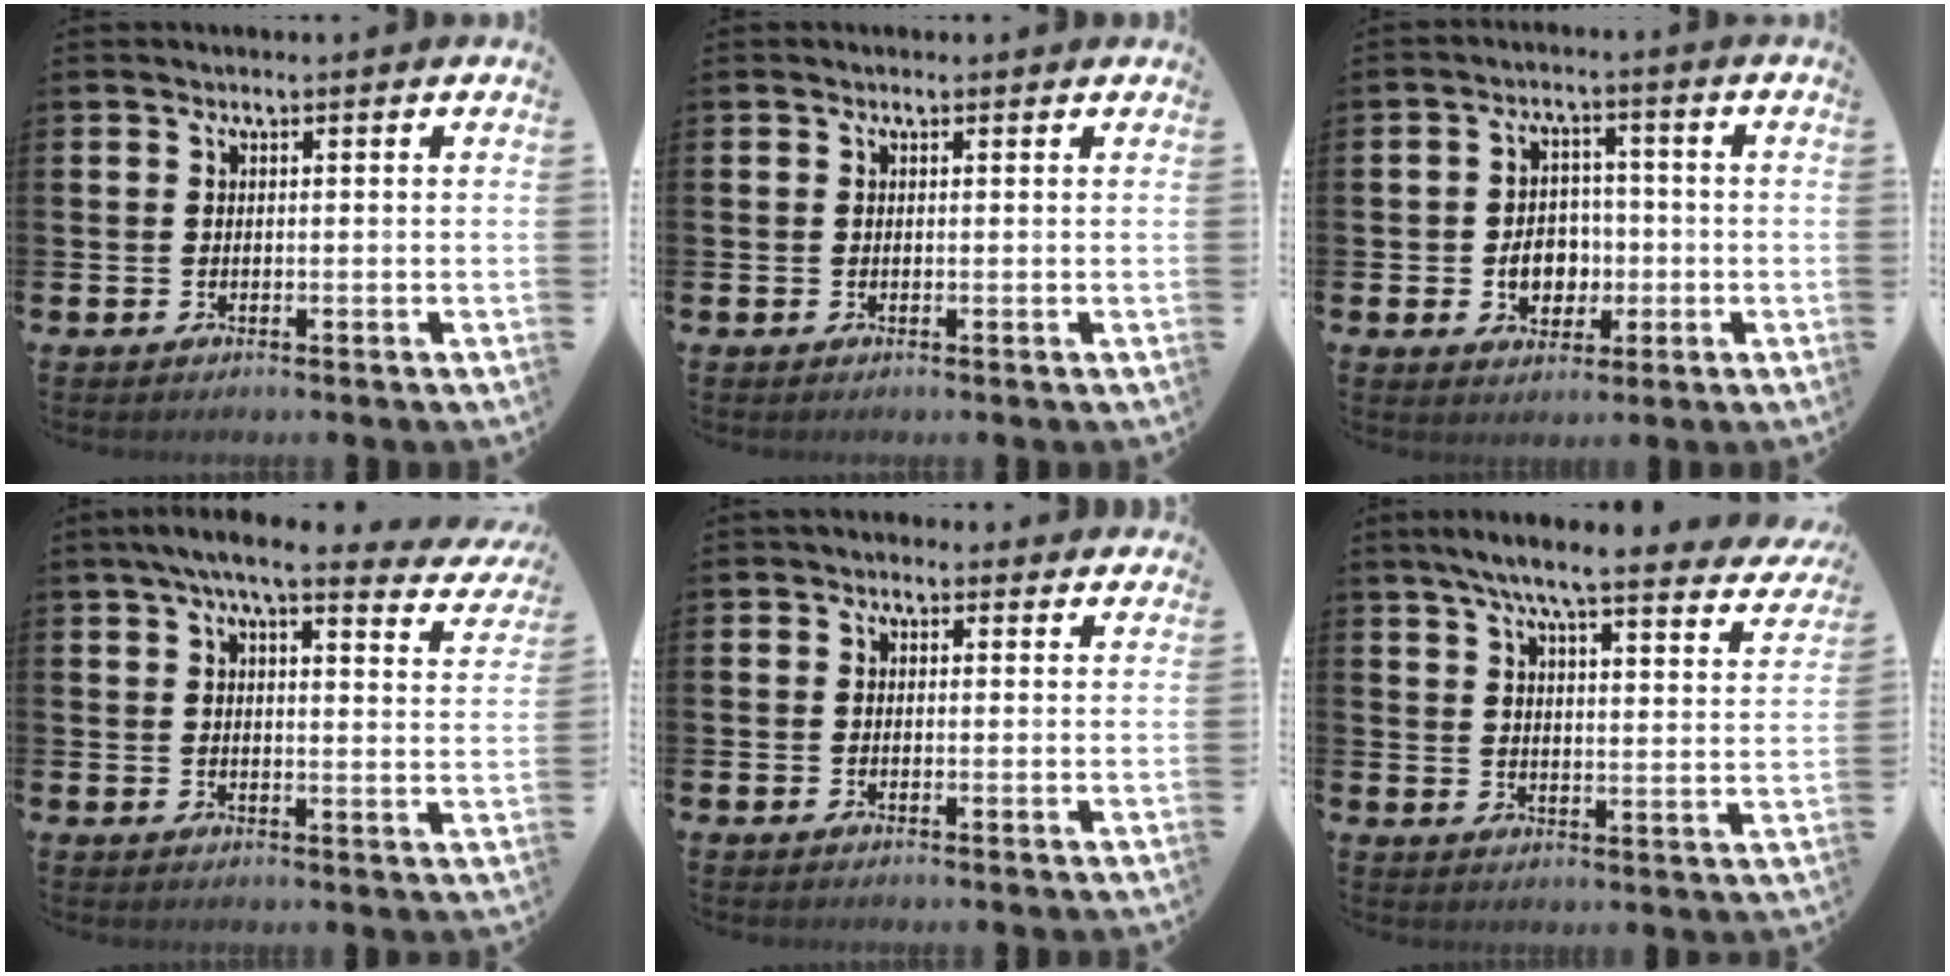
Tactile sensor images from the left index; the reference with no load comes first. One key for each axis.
{"total": 0.0}
{"total": 5.3, "fx": -0.9, "fy": 4.4, "fz": 2.8, "tx": -0.038, "ty": 0.001, "tz": -0.025}
{"total": 6.3, "fx": 5.4, "fy": 0.8, "fz": 3.2, "tx": -0.065, "ty": -0.022, "tz": 0.090}
{"total": 1.0, "fx": 0.7, "fy": 0.7, "fz": 0.2, "tx": -0.002, "ty": 0.007, "tz": 0.011}
{"total": 7.1, "fx": 6.2, "fy": 0.5, "fz": 3.4, "tx": -0.074, "ty": -0.039, "tz": 0.101}